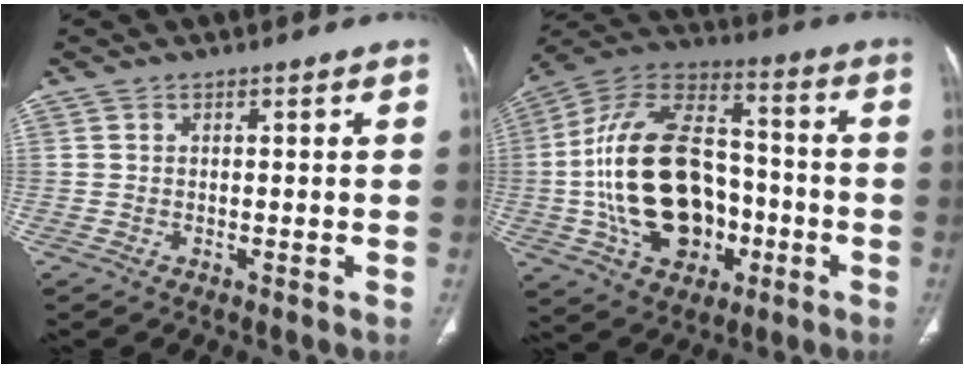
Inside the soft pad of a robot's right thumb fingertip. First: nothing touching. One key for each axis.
{"total": 24.9, "fx": -4.4, "fy": 16.5, "fz": 18.2, "tx": -0.313, "ty": 0.036, "tz": -0.067}